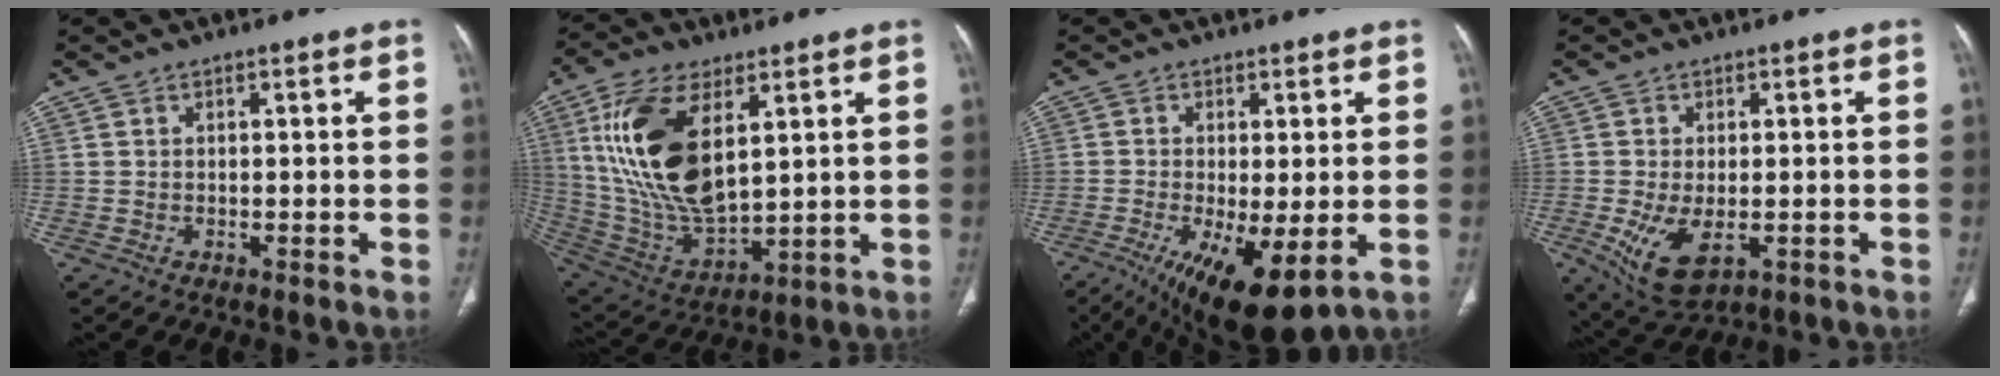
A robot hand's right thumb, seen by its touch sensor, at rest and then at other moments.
{"total": 20.6, "force": [6.3, 9.9, 16.9], "torque": [-0.329, -0.028, 0.129]}
{"total": 12.4, "force": [-4.3, 3.9, 11.0], "torque": [-0.187, -0.025, -0.057]}
{"total": 8.5, "force": [-2.5, 4.5, 6.8], "torque": [-0.133, -0.015, -0.027]}